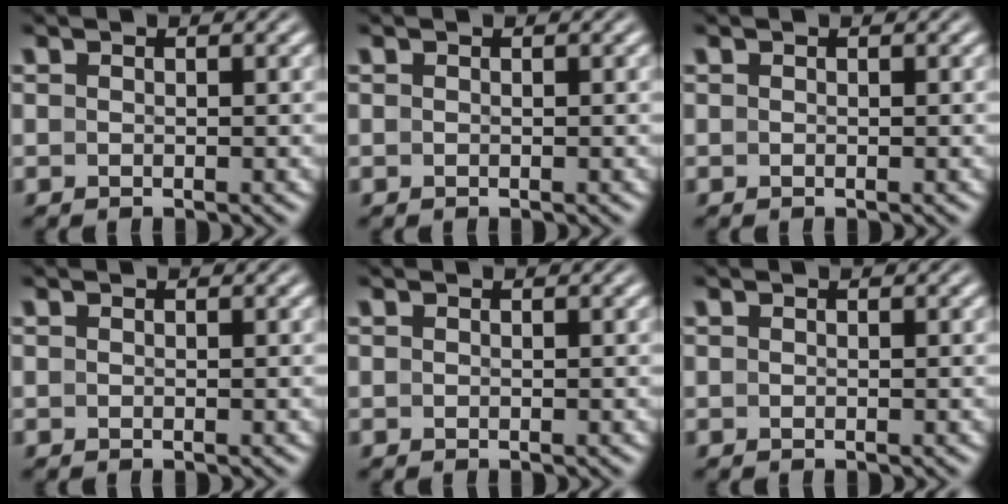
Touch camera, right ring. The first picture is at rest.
{"total": 0.0}
{"total": 0.0}
{"total": 0.0}
{"total": 0.0}
{"total": 0.0}